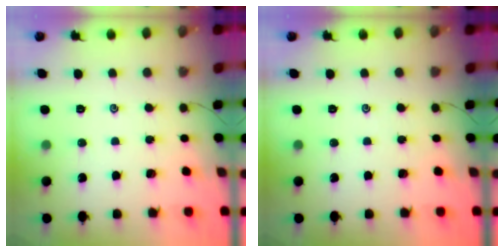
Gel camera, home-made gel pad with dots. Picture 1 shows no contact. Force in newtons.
{"total": 0.0}